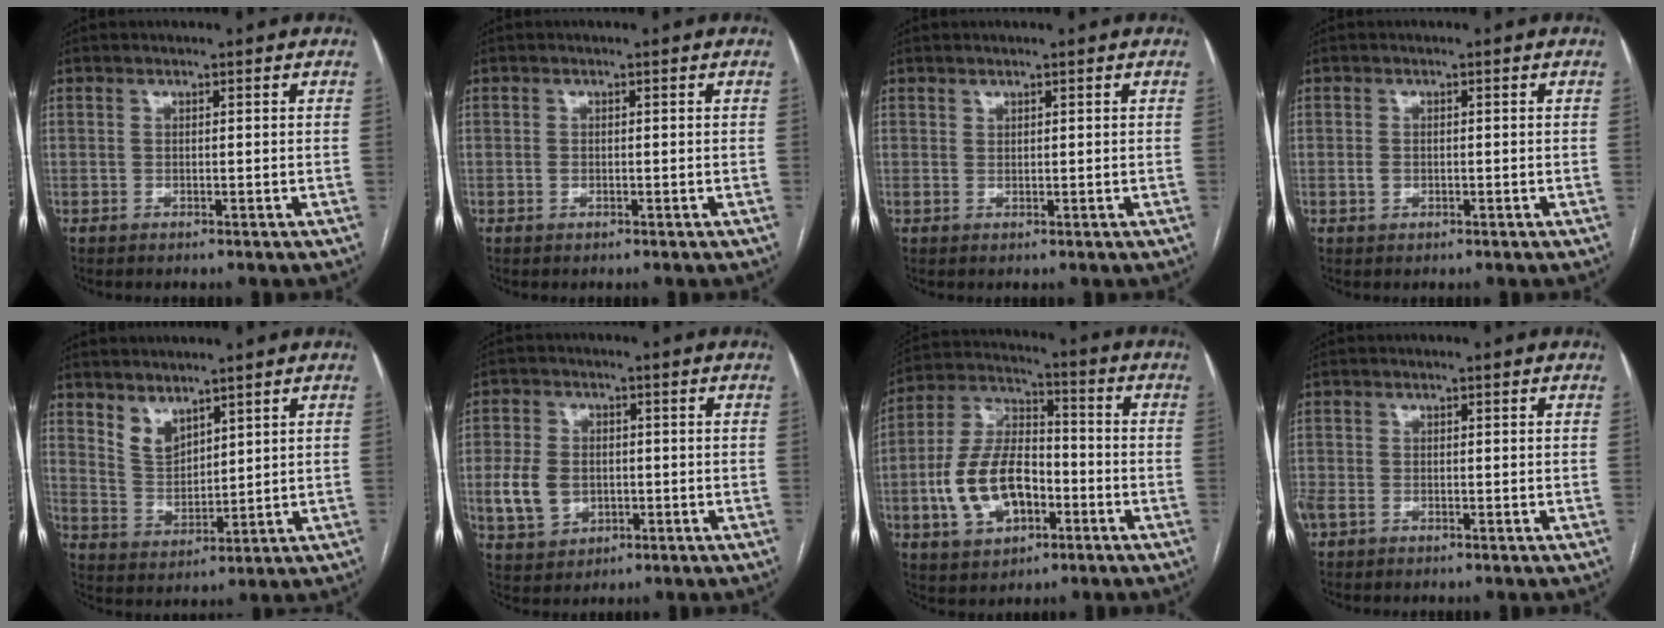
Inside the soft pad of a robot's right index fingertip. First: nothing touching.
{"total": 0.7, "force": [-0.1, 0.5, 0.4], "torque": [-0.007, 0.001, -0.001]}
{"total": 0.5, "force": [0.5, 0.2, 0.0], "torque": [0.002, -0.003, 0.006]}
{"total": 1.4, "force": [-0.2, 1.1, 0.8], "torque": [-0.013, 0.003, -0.001]}
{"total": 5.1, "force": [3.9, 2.6, 2.0], "torque": [-0.043, -0.001, 0.089]}
{"total": 8.5, "force": [-1.1, 6.7, 5.1], "torque": [-0.110, 0.016, -0.010]}
{"total": 13.8, "force": [-3.9, 7.8, 10.7], "torque": [-0.229, 0.019, -0.067]}
{"total": 2.4, "force": [-1.1, 1.7, 1.4], "torque": [-0.038, 0.000, -0.018]}